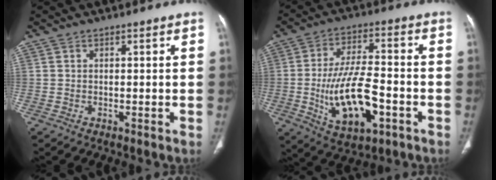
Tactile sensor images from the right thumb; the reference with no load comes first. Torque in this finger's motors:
{"motor_torque": [-0.36, 0.71, 1.65, -0.62, 0.15]}